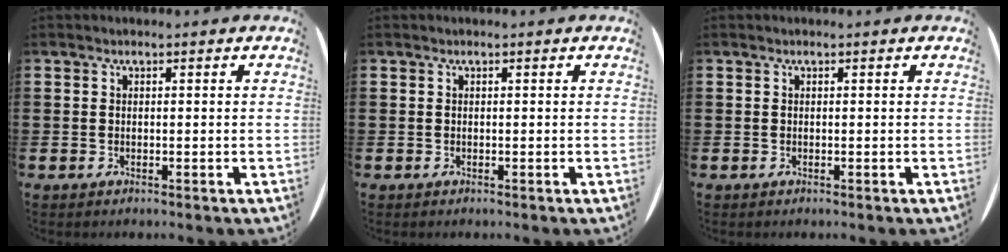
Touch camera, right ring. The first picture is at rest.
{"total": 0.0}
{"total": 0.0}